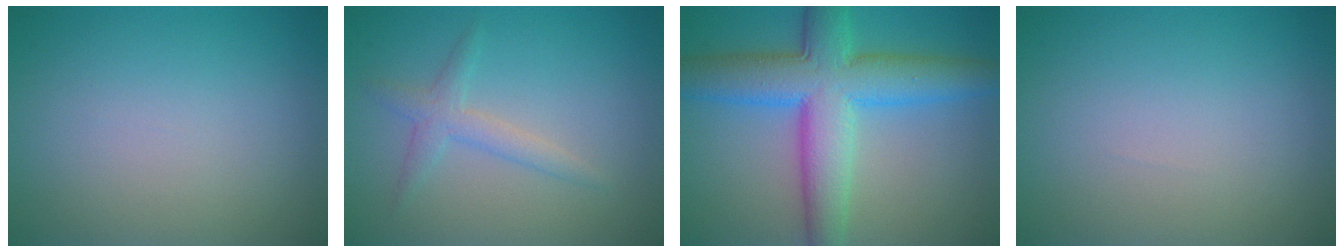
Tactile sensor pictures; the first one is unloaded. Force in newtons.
{"total": 2.0, "press": 2.0, "slide": 0.0}
{"total": 9.2, "press": 9.2, "slide": 0.1}
{"total": 0.0}